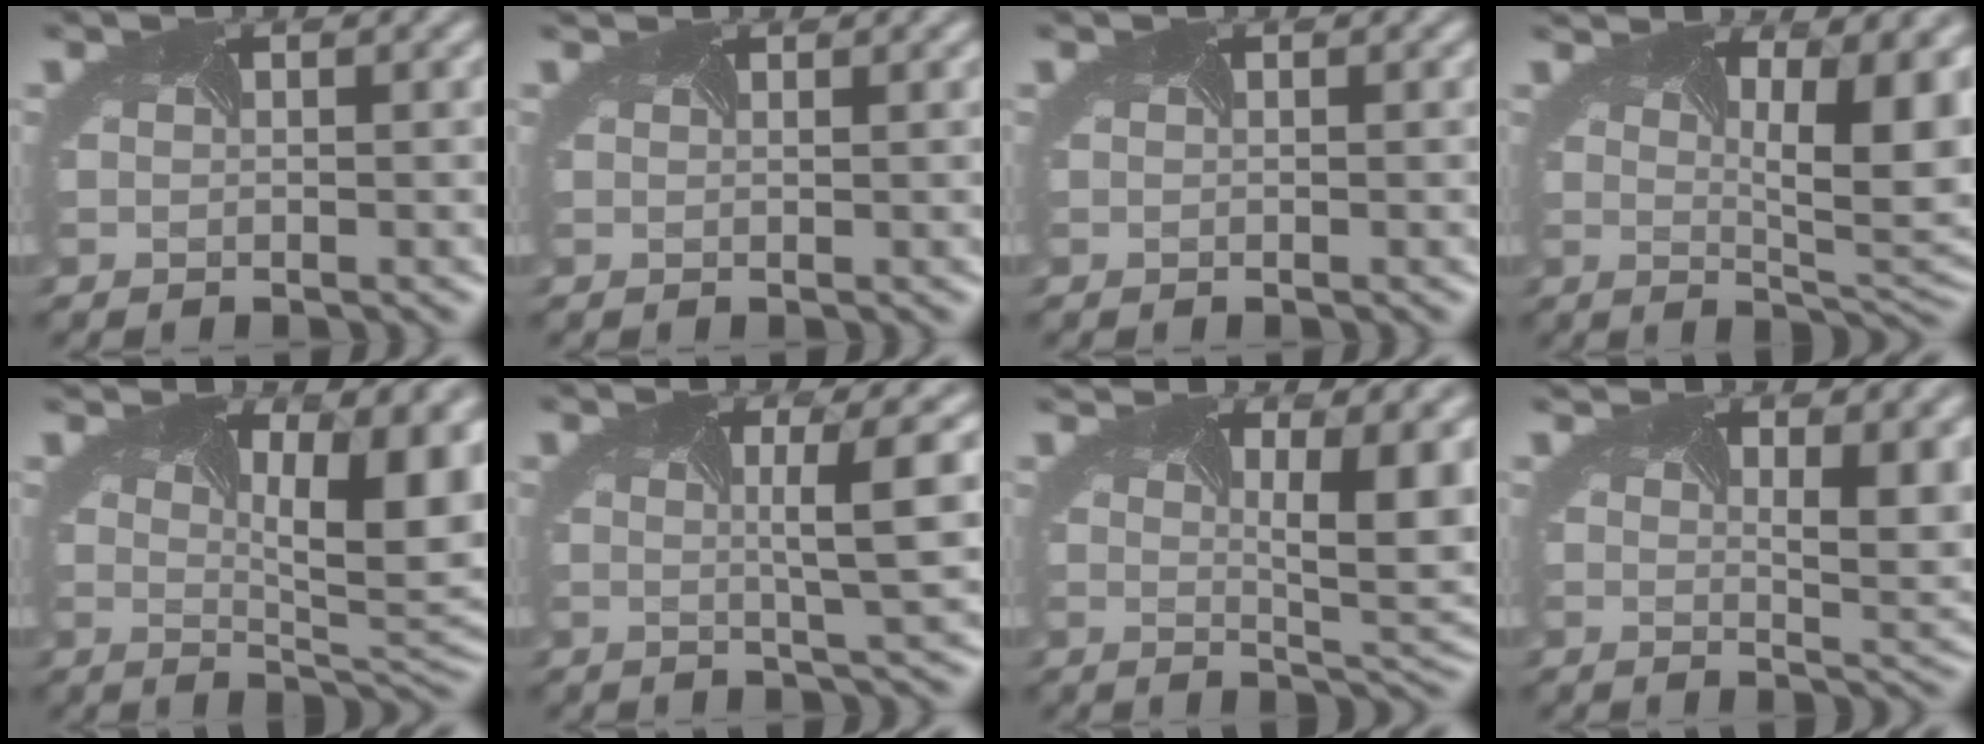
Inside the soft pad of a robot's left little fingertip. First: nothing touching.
{"total": 1.7, "force": [1.5, 0.4, 0.7], "torque": [-0.013, 0.005, 0.009]}
{"total": 0.0}
{"total": 12.2, "force": [3.6, 5.0, 10.6], "torque": [-0.131, 0.018, 0.052]}
{"total": 12.8, "force": [4.2, 5.2, 10.9], "torque": [-0.138, 0.024, 0.061]}
{"total": 4.5, "force": [0.3, 0.6, 4.4], "torque": [-0.061, 0.004, 0.003]}
{"total": 11.0, "force": [3.7, 4.3, 9.4], "torque": [-0.115, 0.018, 0.052]}
{"total": 9.6, "force": [4.9, 3.9, 7.2], "torque": [-0.093, 0.021, 0.065]}